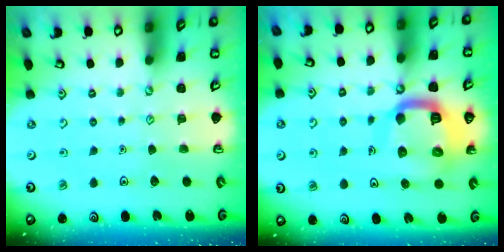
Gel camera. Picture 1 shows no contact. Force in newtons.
{"total": 15.1, "press": 15.0, "slide": 1.8}